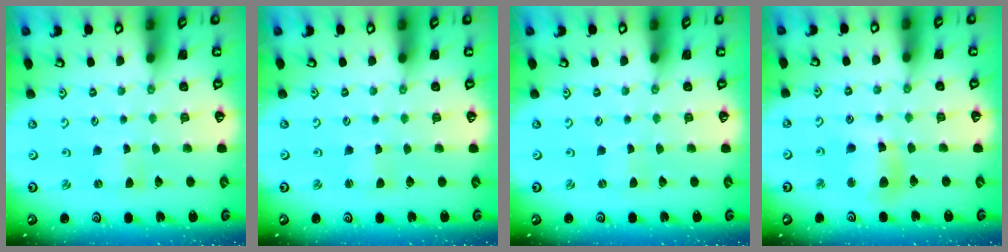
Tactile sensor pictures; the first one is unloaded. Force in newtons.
{"total": 1.4, "press": 1.4, "slide": 0.1}
{"total": 0.0}
{"total": 11.7, "press": 11.6, "slide": 1.5}